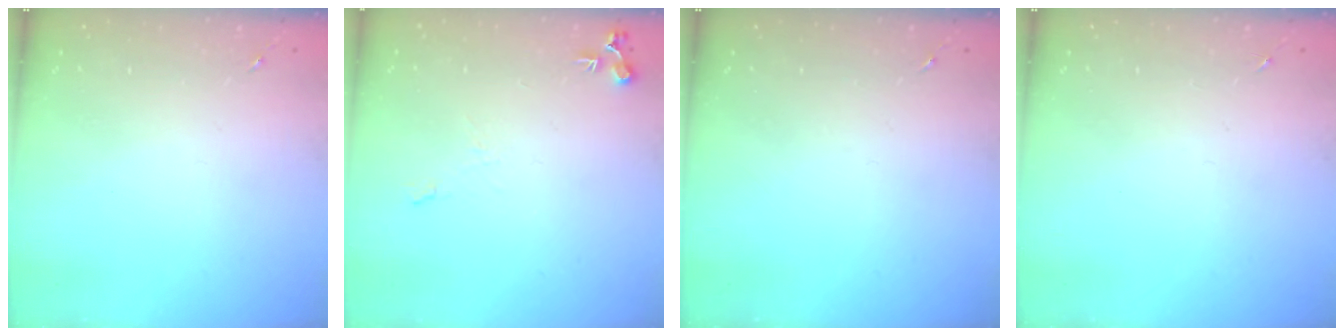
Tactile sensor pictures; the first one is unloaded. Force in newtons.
{"total": 6.8, "press": 6.8, "slide": 0.9}
{"total": 0.0}
{"total": 0.0}